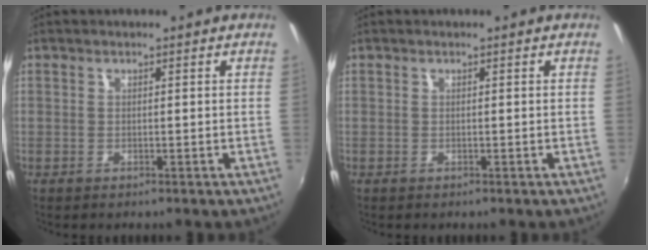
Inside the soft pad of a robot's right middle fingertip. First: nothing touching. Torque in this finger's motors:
{"motor_torque": [0.32, -0.87, 0.04, 0.00]}